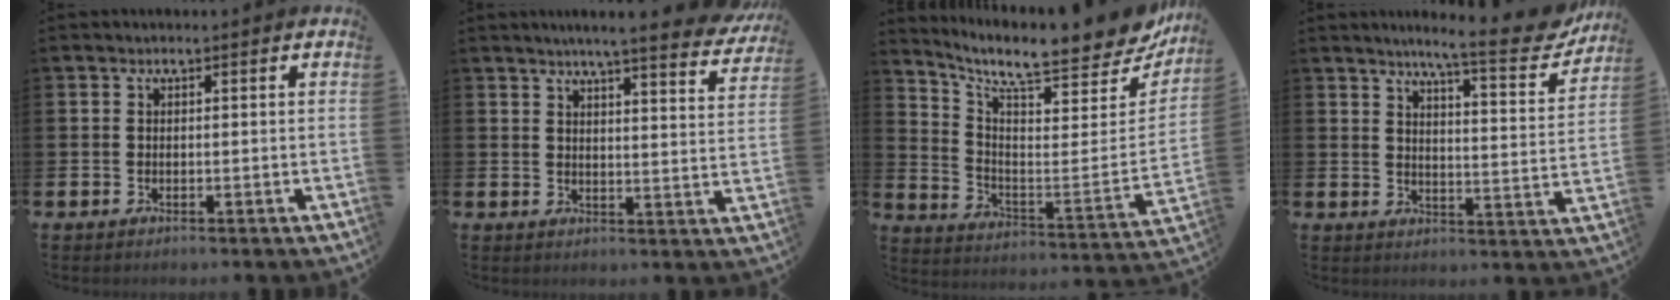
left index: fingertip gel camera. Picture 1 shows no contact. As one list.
[{"total": 5.7, "force": [5.1, -0.1, 2.4], "torque": [-0.043, -0.037, 0.082]}, {"total": 9.4, "force": [8.3, 2.1, 3.9], "torque": [-0.075, -0.086, 0.131]}, {"total": 8.1, "force": [6.9, 0.6, 4.2], "torque": [-0.065, -0.050, 0.107]}]